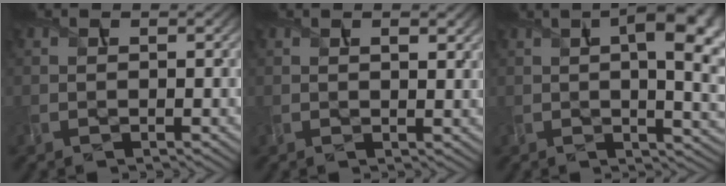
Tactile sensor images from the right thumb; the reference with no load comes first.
{"total": 2.4, "force": [1.4, 0.8, 1.9], "torque": [-0.034, 0.000, 0.026]}
{"total": 14.4, "force": [2.2, 5.9, 12.9], "torque": [-0.153, 0.014, 0.032]}